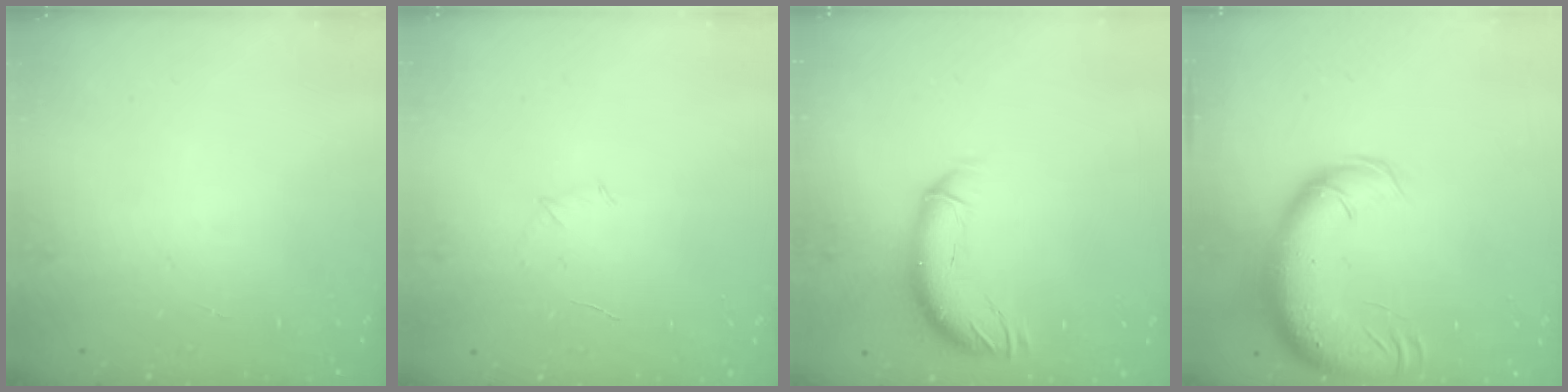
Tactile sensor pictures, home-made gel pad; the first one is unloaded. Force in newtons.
{"total": 3.8, "press": 3.6, "slide": 1.0}
{"total": 11.6, "press": 11.5, "slide": 1.3}
{"total": 20.1, "press": 19.5, "slide": 4.6}